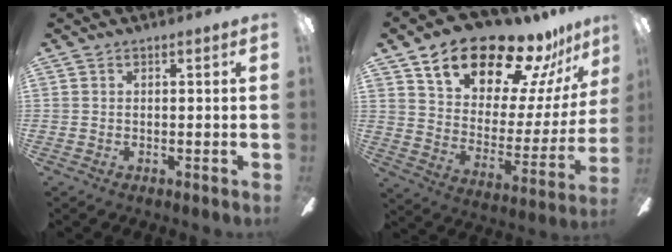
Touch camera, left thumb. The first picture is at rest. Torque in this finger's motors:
{"motor_torque": [1.47, 1.49, 1.37, -1.40, 0.13]}